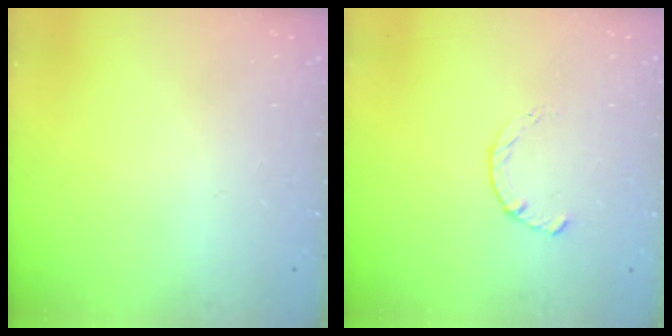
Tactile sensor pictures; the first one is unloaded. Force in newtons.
{"total": 2.2, "press": 2.2, "slide": 0.4}